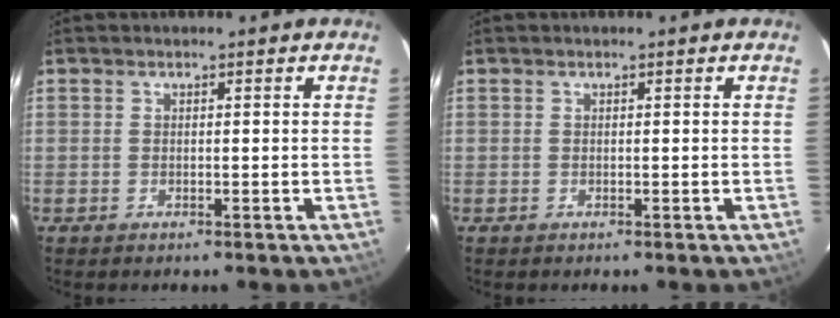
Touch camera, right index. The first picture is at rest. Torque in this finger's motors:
{"motor_torque": [0.00, 0.00, 0.00, 0.00]}